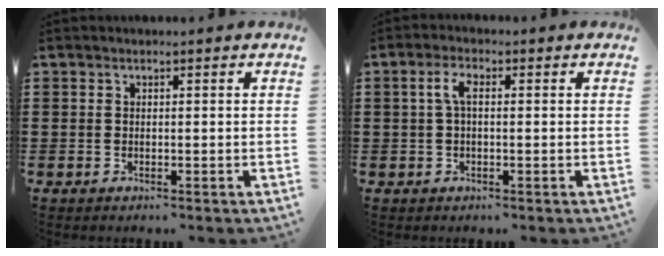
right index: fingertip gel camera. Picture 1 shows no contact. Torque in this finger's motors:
{"motor_torque": [0.45, -0.40, 0.20, 0.09]}